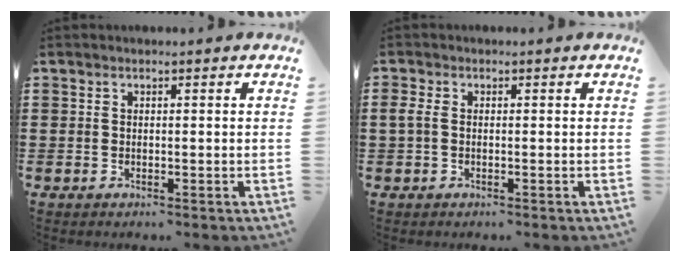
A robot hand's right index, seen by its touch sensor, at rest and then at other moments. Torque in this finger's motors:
{"motor_torque": [0.70, 0.34, 0.12, 0.03]}